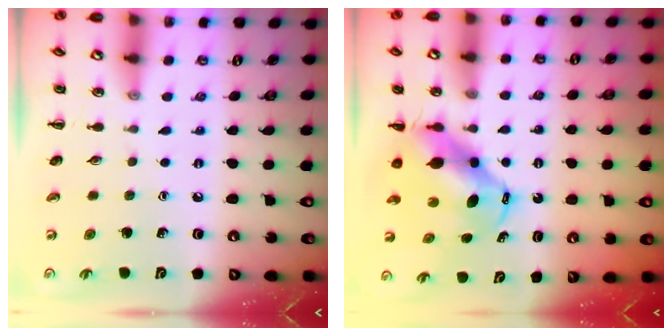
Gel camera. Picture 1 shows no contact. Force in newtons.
{"total": 6.7, "press": 6.4, "slide": 2.1}